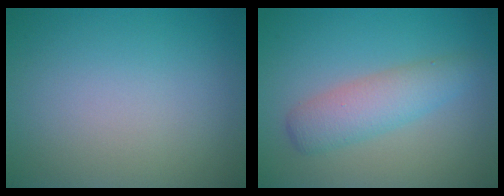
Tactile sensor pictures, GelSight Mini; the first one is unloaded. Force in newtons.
{"total": 3.6, "press": 3.6, "slide": 0.1}